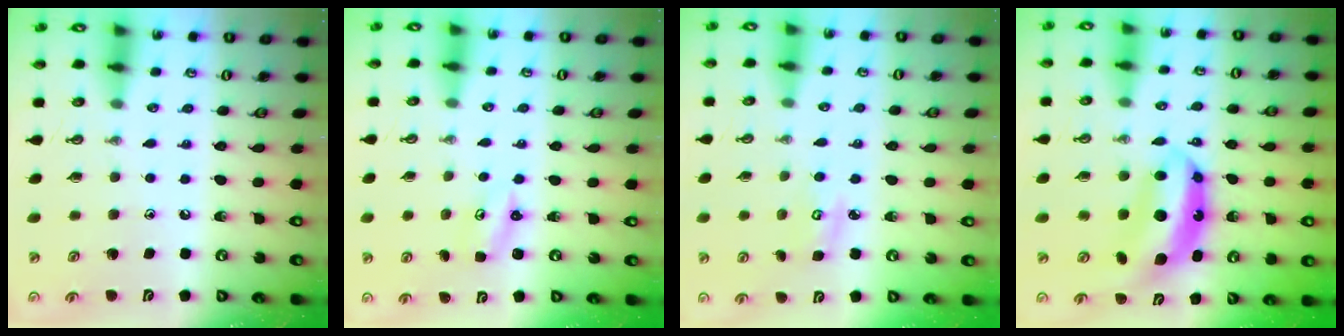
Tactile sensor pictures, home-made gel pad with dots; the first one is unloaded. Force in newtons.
{"total": 2.4, "press": 2.4, "slide": 0.2}
{"total": 4.9, "press": 4.9, "slide": 0.4}
{"total": 8.3, "press": 8.3, "slide": 0.7}